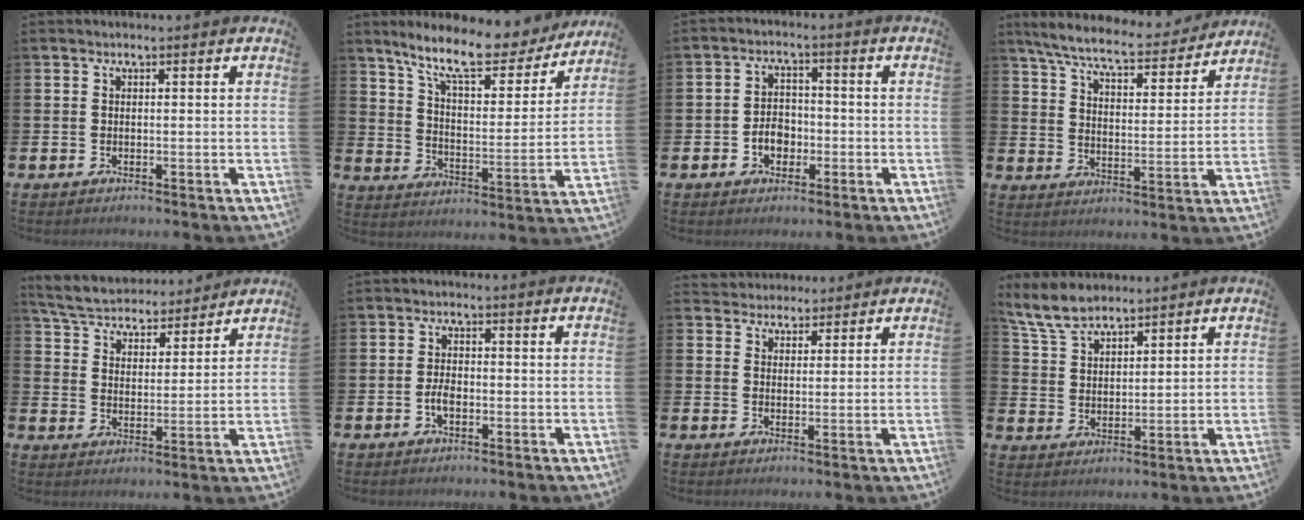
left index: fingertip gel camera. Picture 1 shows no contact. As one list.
[{"total": 11.5, "force": [9.9, 2.9, 5.2], "torque": [-0.128, -0.055, 0.171]}, {"total": 3.8, "force": [-1.2, 2.8, 2.2], "torque": [-0.026, -0.002, -0.029]}, {"total": 7.6, "force": [7.0, 0.9, 2.9], "torque": [-0.091, -0.040, 0.120]}, {"total": 5.5, "force": [5.3, 1.3, 0.5], "torque": [-0.044, -0.034, 0.093]}, {"total": 2.5, "force": [-0.7, 1.3, 2.0], "torque": [-0.035, 0.002, -0.013]}, {"total": 3.1, "force": [2.8, 1.1, -0.6], "torque": [-0.001, -0.012, 0.052]}, {"total": 6.1, "force": [5.6, 1.8, 1.8], "torque": [-0.063, -0.012, 0.107]}]